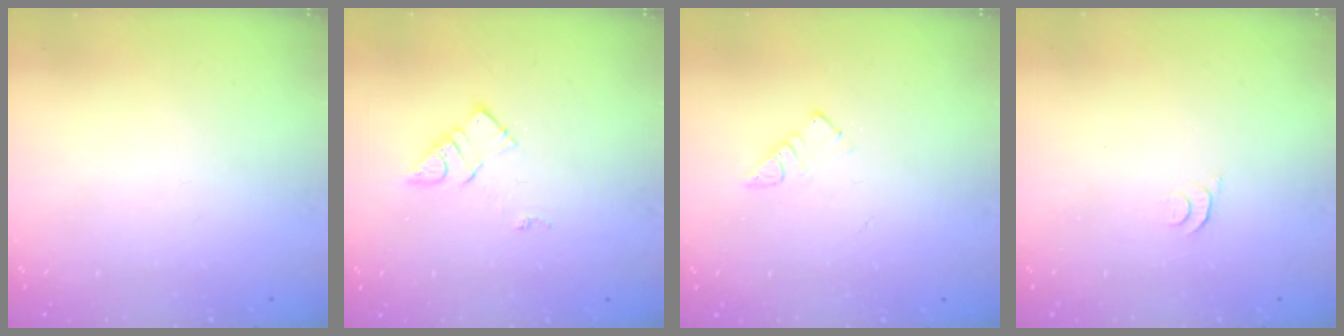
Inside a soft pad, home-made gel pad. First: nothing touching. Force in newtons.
{"total": 7.4, "press": 7.4, "slide": 0.2}
{"total": 3.9, "press": 3.9, "slide": 0.2}
{"total": 4.1, "press": 4.0, "slide": 0.6}